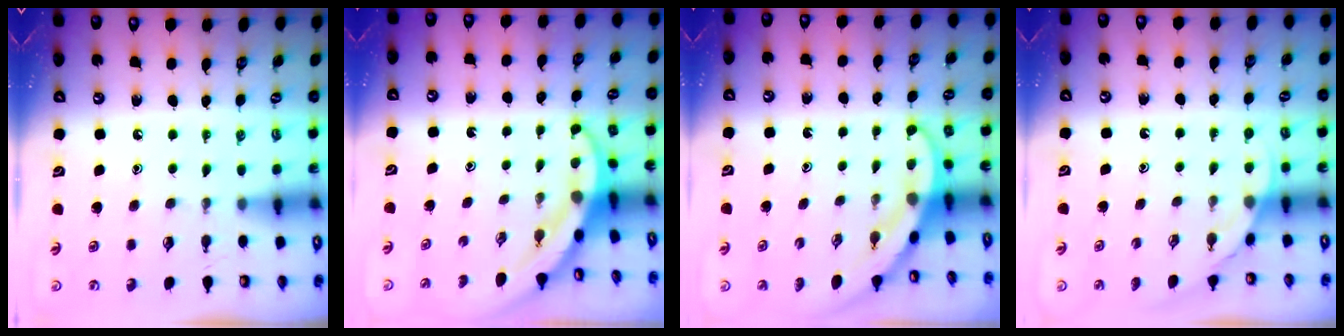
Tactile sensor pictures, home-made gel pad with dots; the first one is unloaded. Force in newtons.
{"total": 3.8, "press": 3.8, "slide": 0.5}
{"total": 3.5, "press": 3.5, "slide": 0.1}
{"total": 2.5, "press": 2.5, "slide": 0.2}